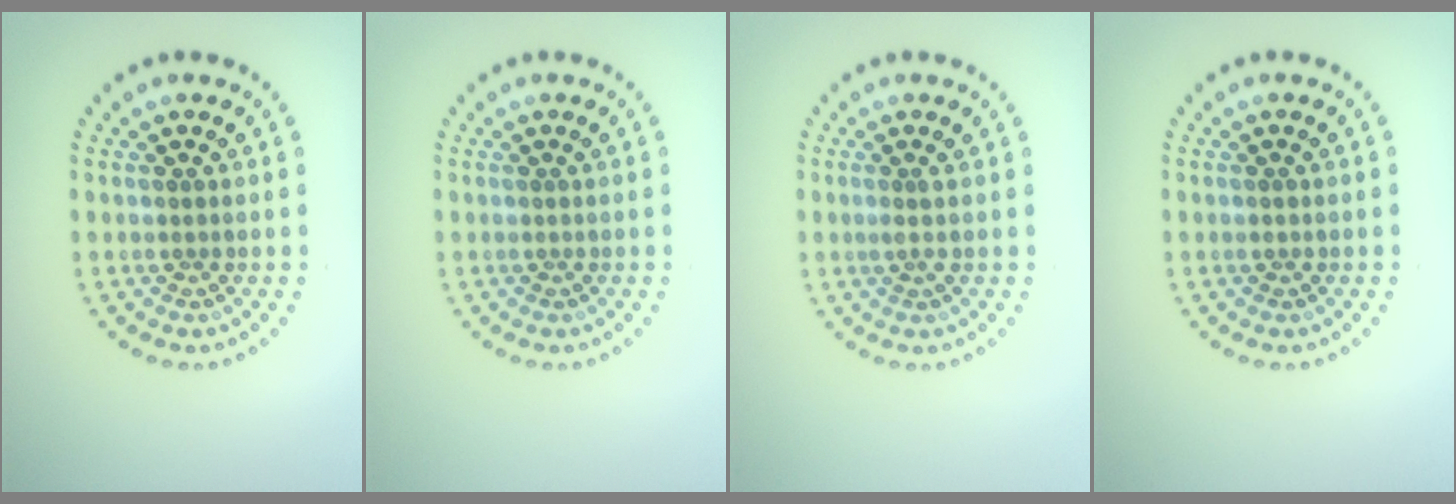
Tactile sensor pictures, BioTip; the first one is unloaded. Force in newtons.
{"total": 0.0}
{"total": 0.6, "press": 0.3, "slide": 0.6}
{"total": 0.5, "press": 0.5, "slide": 0.1}